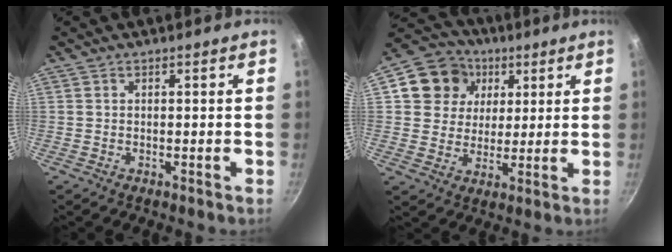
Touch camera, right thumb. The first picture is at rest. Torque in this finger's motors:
{"motor_torque": [0.24, 2.16, 0.11, -0.30, 0.04]}